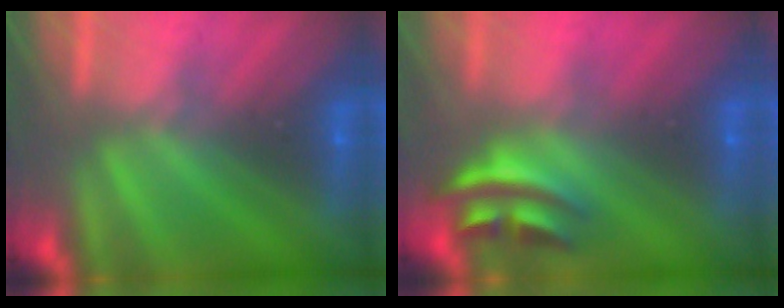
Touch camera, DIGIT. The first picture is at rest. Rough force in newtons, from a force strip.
{"total": 2.7}